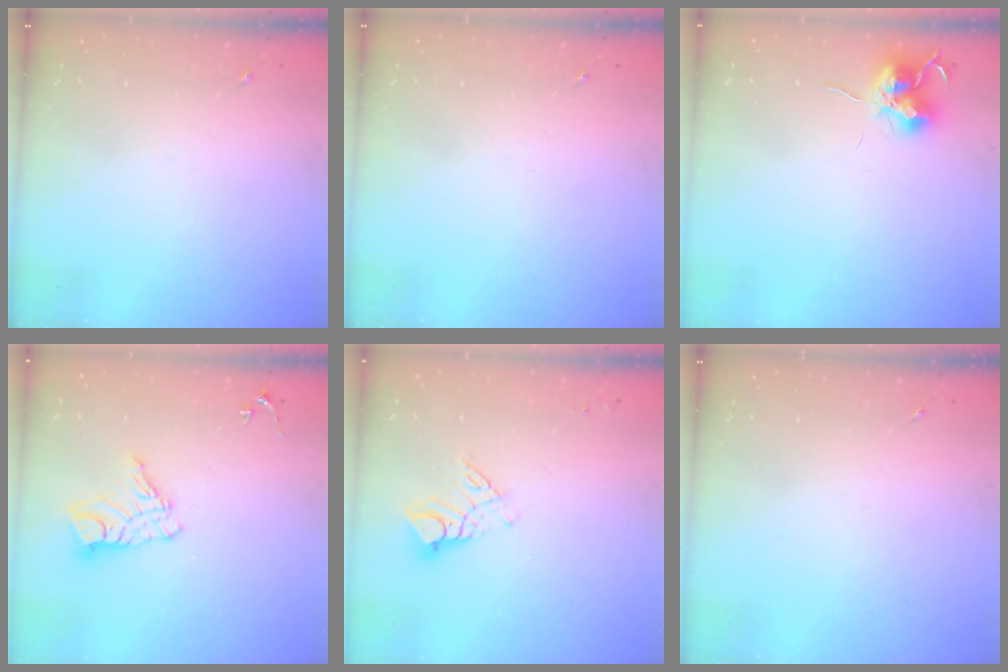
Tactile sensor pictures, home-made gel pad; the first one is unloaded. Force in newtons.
{"total": 0.0}
{"total": 10.9, "press": 10.8, "slide": 0.8}
{"total": 11.3, "press": 11.2, "slide": 0.9}
{"total": 9.2, "press": 9.1, "slide": 0.8}
{"total": 0.0}